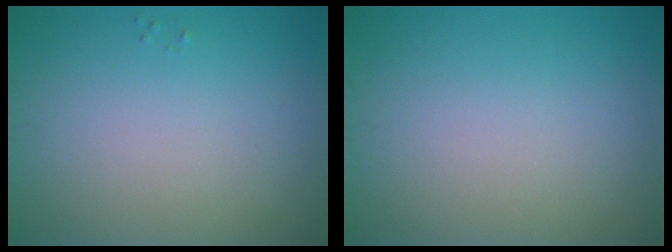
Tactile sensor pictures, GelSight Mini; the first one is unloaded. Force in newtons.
{"total": 0.0}